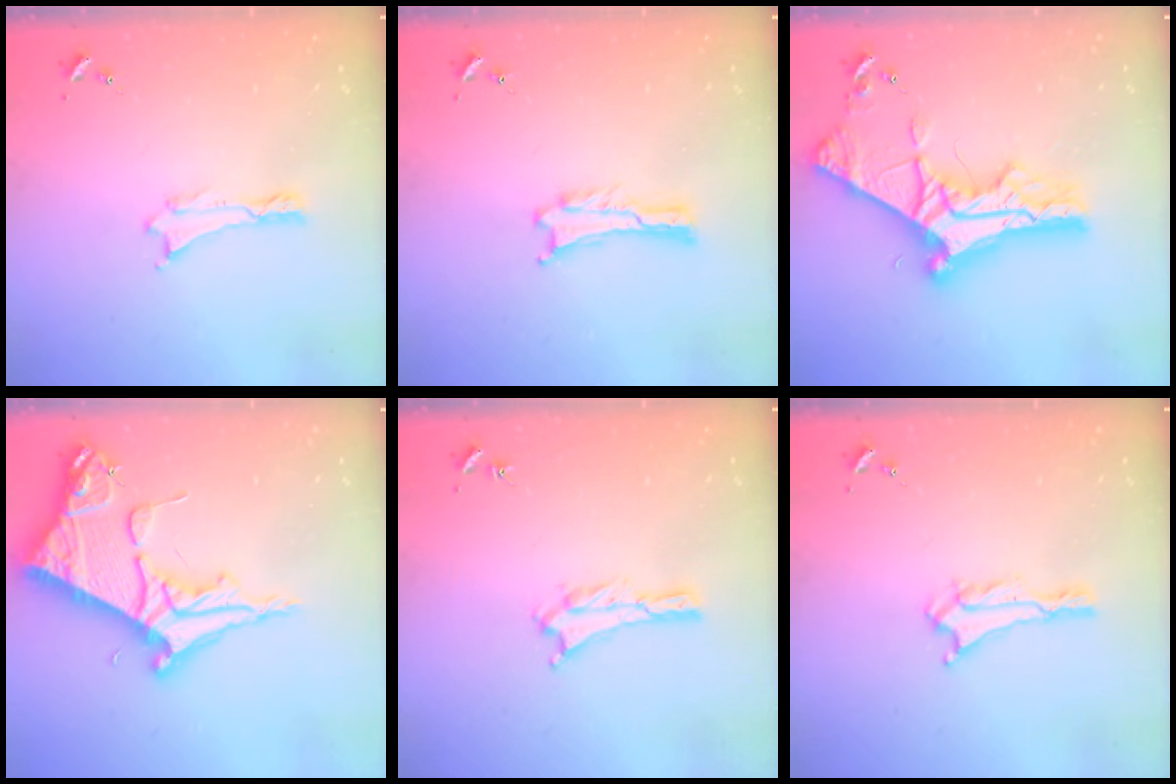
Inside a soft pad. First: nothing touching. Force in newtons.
{"total": 0.0}
{"total": 10.8, "press": 10.7, "slide": 1.2}
{"total": 10.2, "press": 10.2, "slide": 1.1}
{"total": 1.2, "press": 1.1, "slide": 0.2}
{"total": 1.0, "press": 1.0, "slide": 0.1}